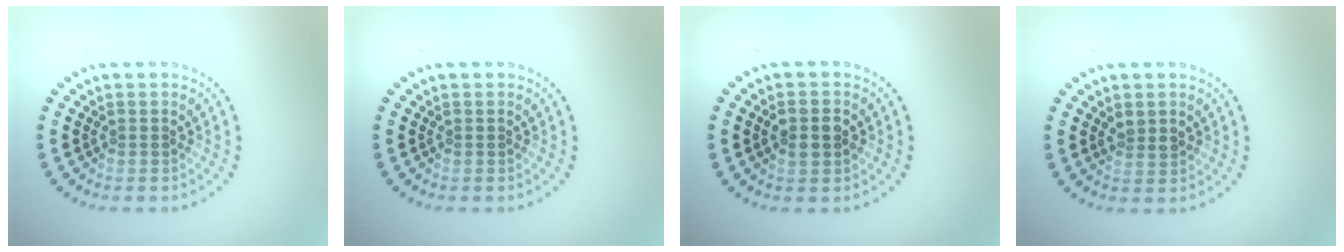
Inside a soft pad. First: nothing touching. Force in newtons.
{"total": 0.0}
{"total": 2.0, "press": 2.0, "slide": 0.1}
{"total": 1.4, "press": 1.2, "slide": 0.5}